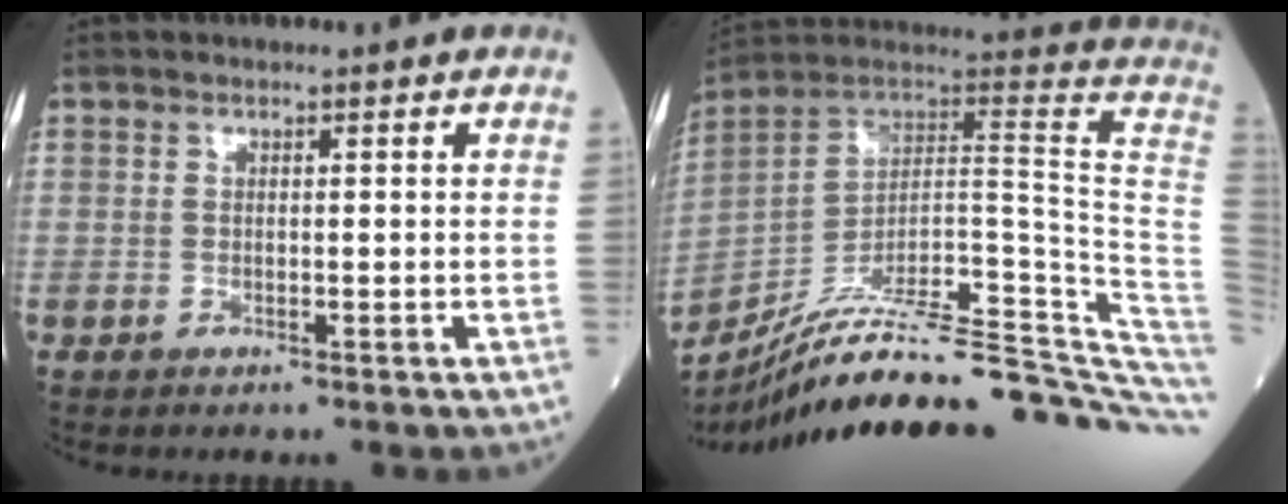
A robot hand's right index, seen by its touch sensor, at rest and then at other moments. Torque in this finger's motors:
{"motor_torque": [0.20, -1.94, 0.74, 0.21]}